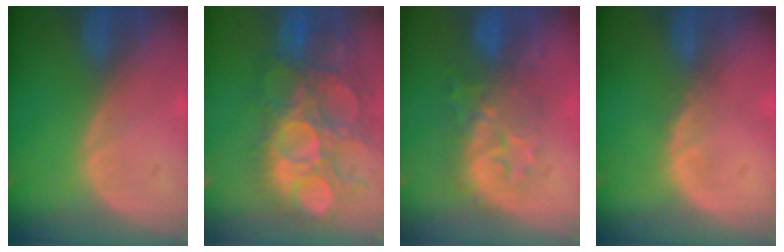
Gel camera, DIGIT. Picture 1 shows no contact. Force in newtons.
{"total": 14.2, "press": 12.7, "slide": 6.4}
{"total": 8.4, "press": 8.2, "slide": 1.4}
{"total": 1.1, "press": 1.1, "slide": 0.2}